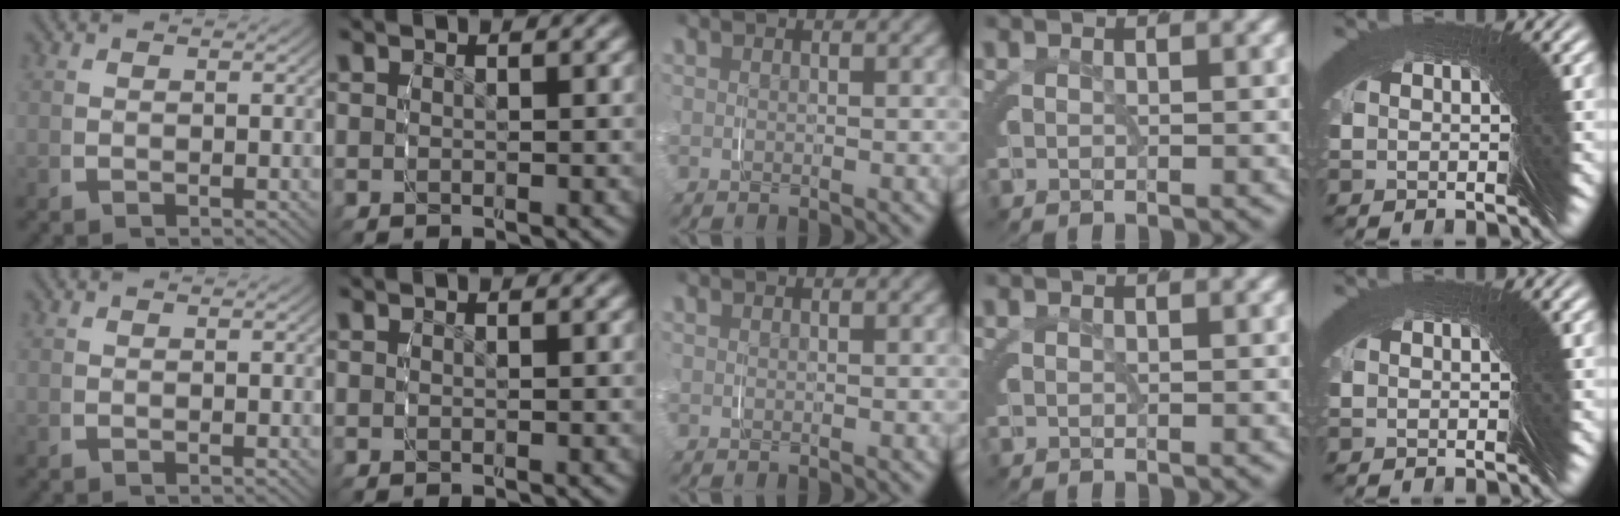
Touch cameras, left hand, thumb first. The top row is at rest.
{}